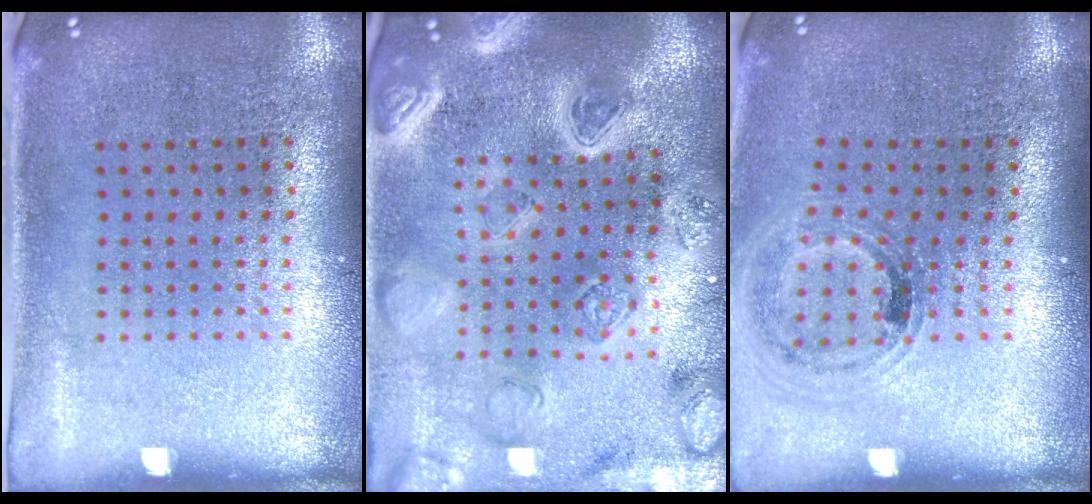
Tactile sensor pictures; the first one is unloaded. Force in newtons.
{"total": 4.5, "press": 3.9, "slide": 2.2}
{"total": 1.0, "press": 1.0, "slide": 0.2}